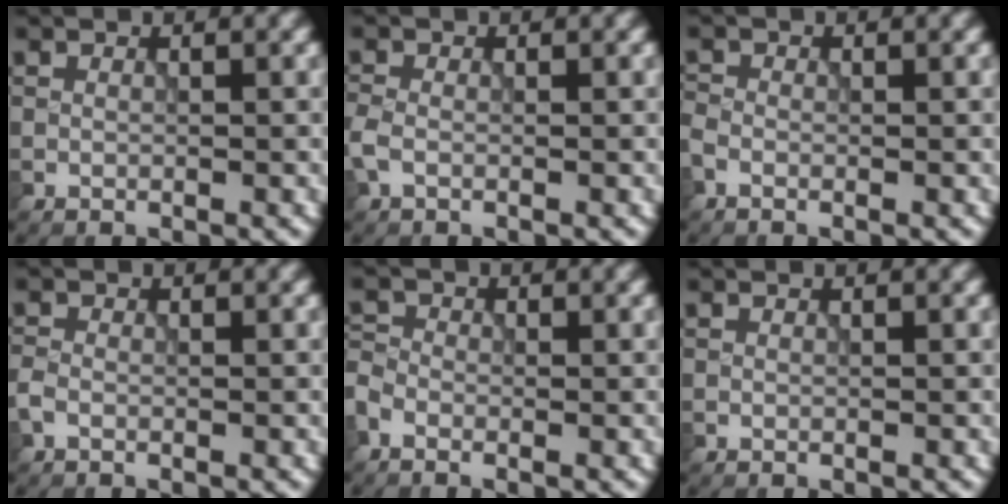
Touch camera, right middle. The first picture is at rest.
{"total": 1.7, "force": [-0.7, 1.1, 1.2], "torque": [-0.033, 0.001, -0.020]}
{"total": 1.1, "force": [-0.7, 0.7, 0.6], "torque": [-0.015, 0.000, -0.022]}
{"total": 1.2, "force": [-0.6, 0.7, 0.7], "torque": [-0.017, 0.000, -0.019]}
{"total": 2.1, "force": [-1.3, 1.3, 1.0], "torque": [-0.028, 0.001, -0.040]}
{"total": 0.0}